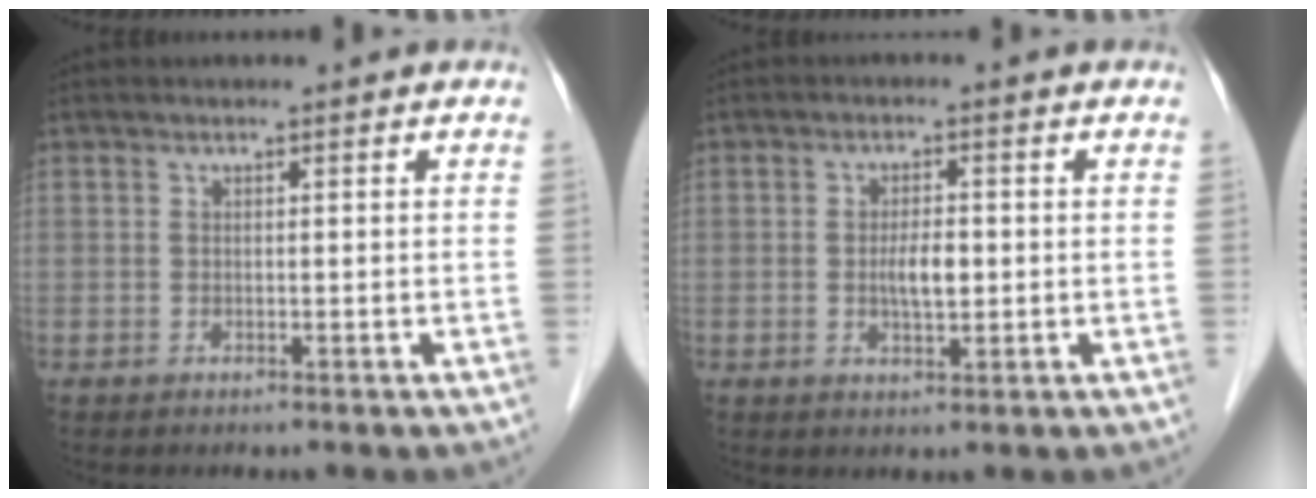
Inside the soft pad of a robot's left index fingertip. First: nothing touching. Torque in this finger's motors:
{"motor_torque": [0.62, 0.53, 0.08, 0.02]}